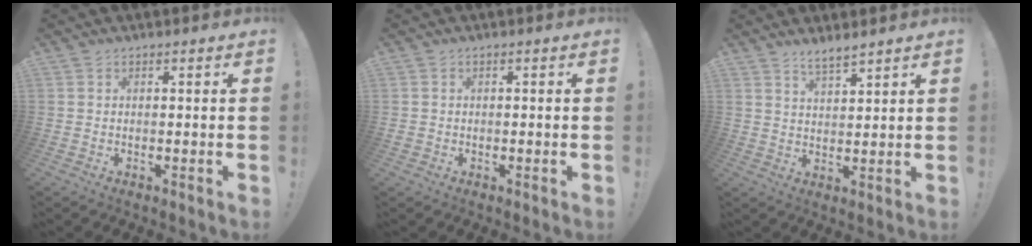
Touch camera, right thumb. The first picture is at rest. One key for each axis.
{"total": 1.1, "fx": -0.5, "fy": 0.8, "fz": 0.4, "tx": -0.007, "ty": 0.003, "tz": -0.009}
{"total": 4.8, "fx": 4.3, "fy": 0.8, "fz": 1.9, "tx": -0.035, "ty": -0.028, "tz": 0.078}